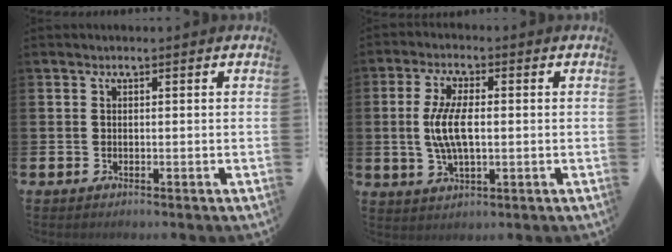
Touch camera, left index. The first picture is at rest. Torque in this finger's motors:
{"motor_torque": [1.31, 0.05, 0.85, 0.21]}